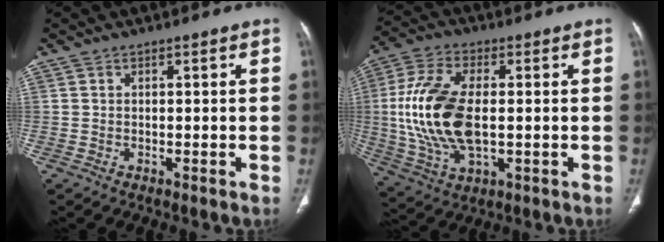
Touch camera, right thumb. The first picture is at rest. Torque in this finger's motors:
{"motor_torque": [-0.29, 1.72, 1.89, -0.09, 0.55]}